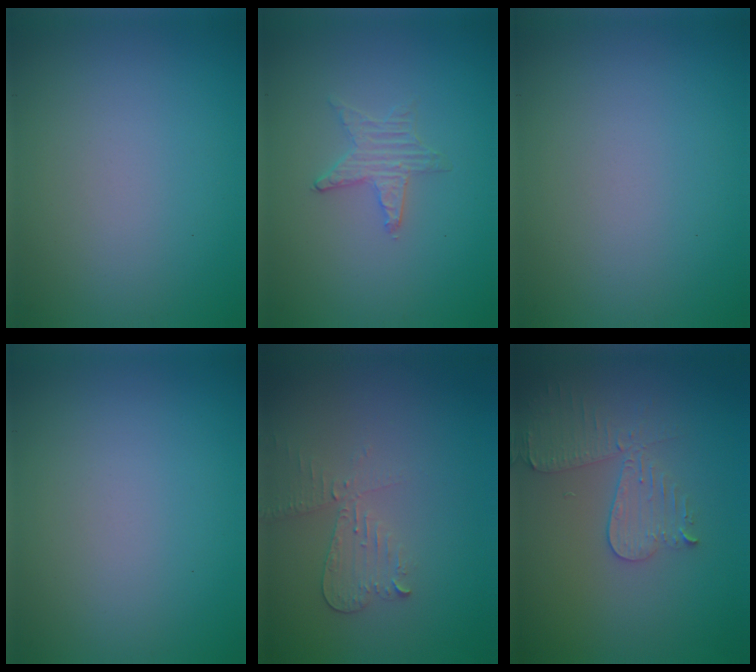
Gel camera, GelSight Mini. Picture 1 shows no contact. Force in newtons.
{"total": 0.9, "press": 0.9, "slide": 0.2}
{"total": 0.0}
{"total": 0.0}
{"total": 2.4, "press": 2.3, "slide": 0.5}
{"total": 3.9, "press": 3.7, "slide": 1.2}